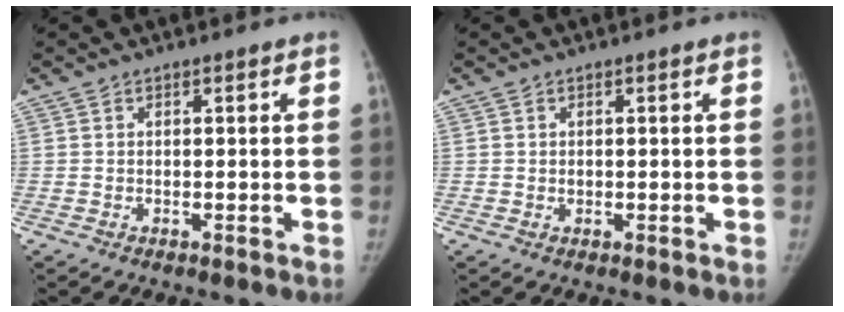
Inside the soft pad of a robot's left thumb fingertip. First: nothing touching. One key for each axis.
{"total": 0.7, "fx": 0.1, "fy": 0.6, "fz": 0.3, "tx": -0.003, "ty": 0.000, "tz": 0.000}